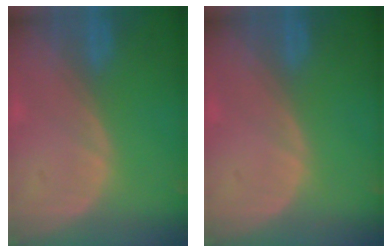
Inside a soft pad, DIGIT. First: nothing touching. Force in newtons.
{"total": 0.0}